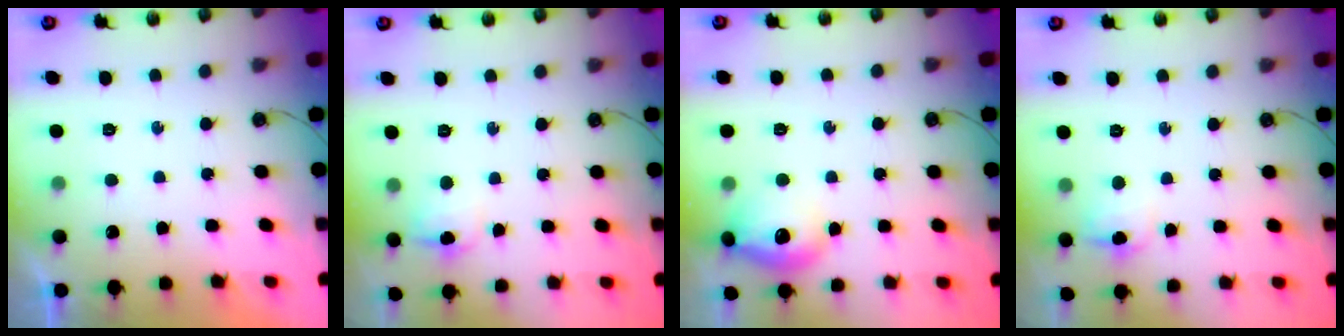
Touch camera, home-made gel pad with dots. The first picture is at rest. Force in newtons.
{"total": 4.7, "press": 4.5, "slide": 1.5}
{"total": 14.5, "press": 14.4, "slide": 1.1}
{"total": 4.7, "press": 4.5, "slide": 1.5}